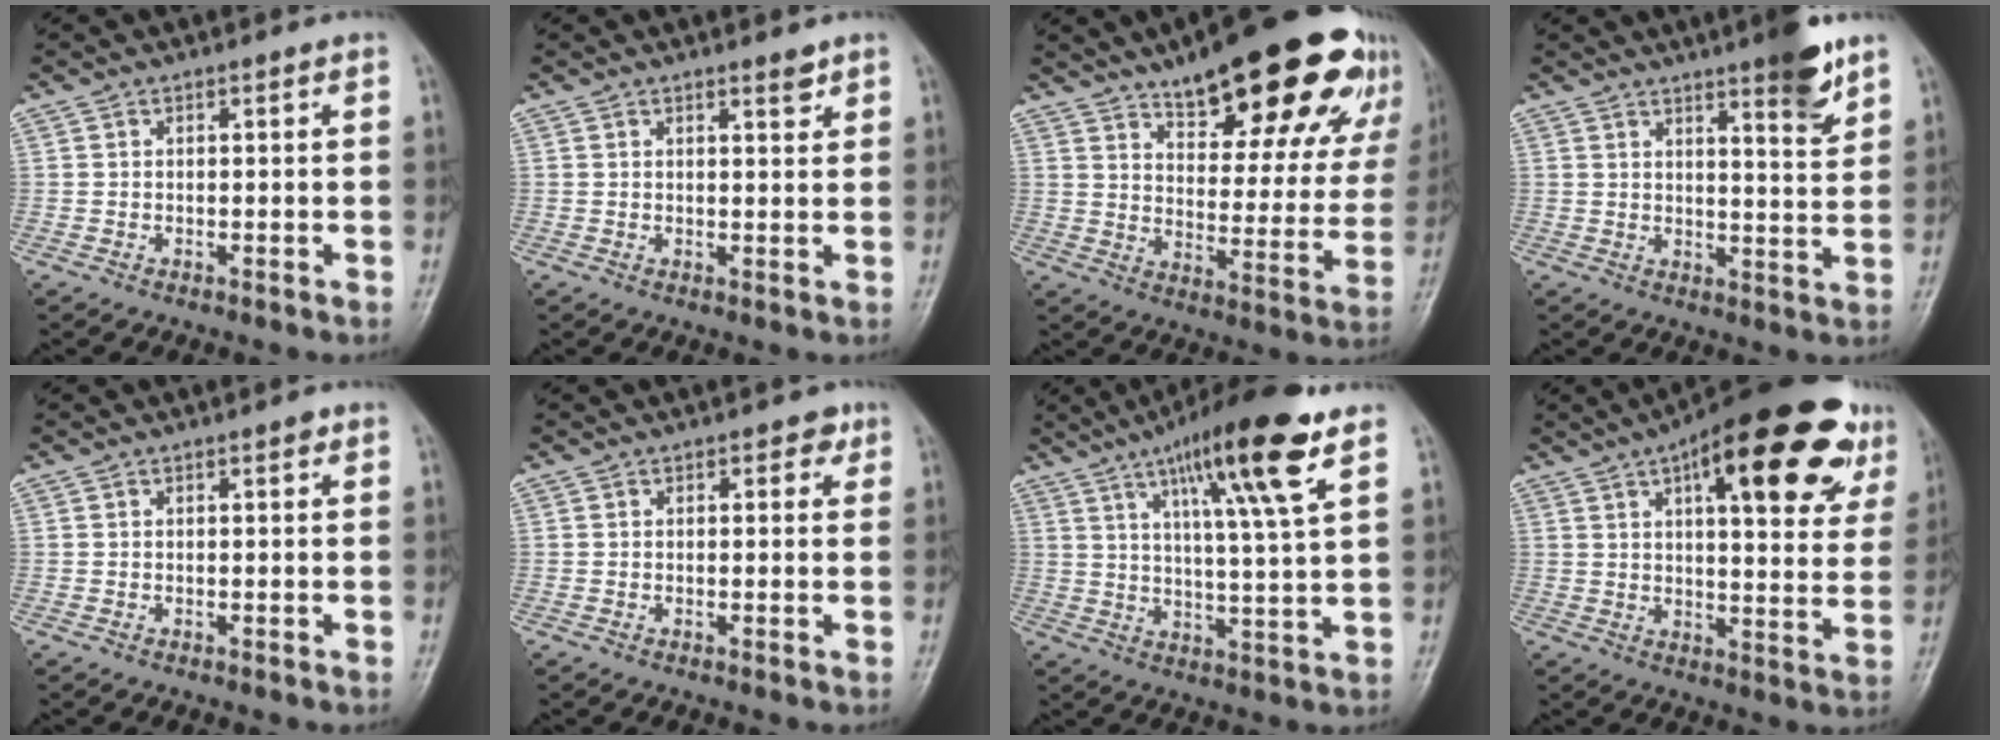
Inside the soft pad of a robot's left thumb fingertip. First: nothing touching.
{"total": 2.2, "force": [1.7, 0.7, 1.3], "torque": [-0.012, -0.011, 0.024]}
{"total": 26.5, "force": [17.6, 9.4, 17.5], "torque": [-0.200, -0.058, 0.241]}
{"total": 8.5, "force": [5.6, 1.4, 6.2], "torque": [-0.074, -0.036, 0.076]}
{"total": 0.9, "force": [0.5, 0.4, 0.7], "torque": [-0.007, 0.001, 0.004]}
{"total": 2.2, "force": [1.1, 1.4, 1.3], "torque": [0.000, 0.000, 0.008]}
{"total": 16.4, "force": [8.6, 2.0, 13.8], "torque": [-0.221, -0.028, 0.136]}
{"total": 25.2, "force": [12.5, 9.1, 20.0], "torque": [-0.248, -0.009, 0.170]}